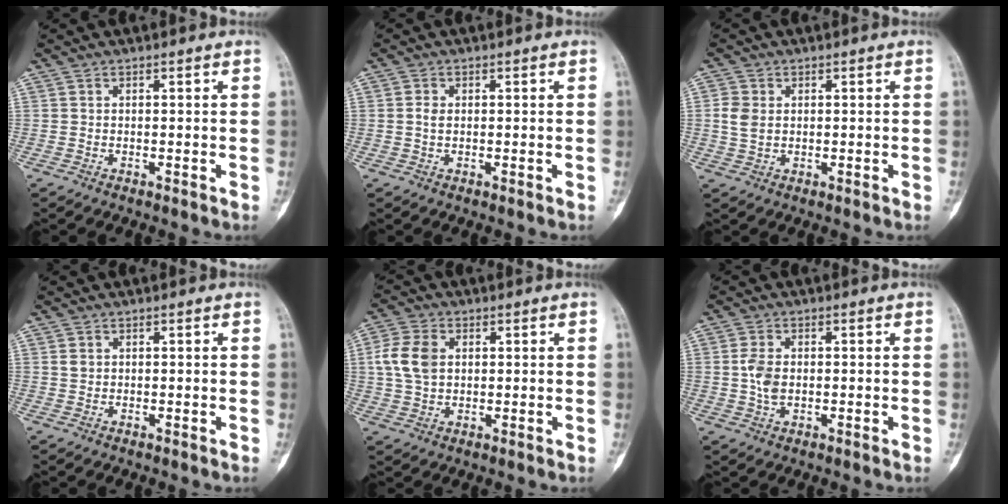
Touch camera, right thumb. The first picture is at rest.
{"total": 1.9, "force": [0.2, 1.3, 1.3], "torque": [-0.023, 0.001, 0.004]}
{"total": 3.8, "force": [0.4, 2.9, 2.4], "torque": [-0.048, 0.003, 0.008]}
{"total": 1.1, "force": [0.4, 0.9, 0.5], "torque": [-0.005, 0.001, 0.007]}
{"total": 7.9, "force": [1.4, 5.6, 5.4], "torque": [-0.109, 0.007, 0.028]}
{"total": 4.2, "force": [0.0, 2.7, 3.2], "torque": [-0.064, 0.002, -0.003]}